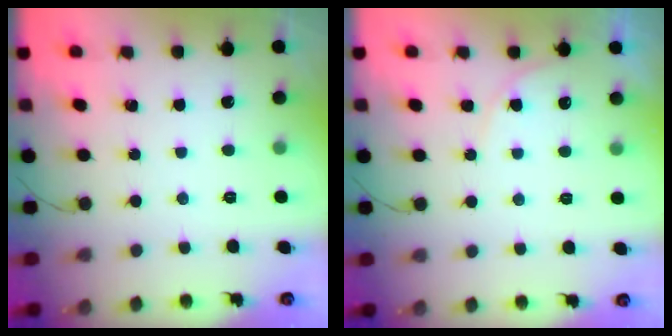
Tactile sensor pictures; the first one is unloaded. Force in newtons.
{"total": 5.1, "press": 5.1, "slide": 0.4}